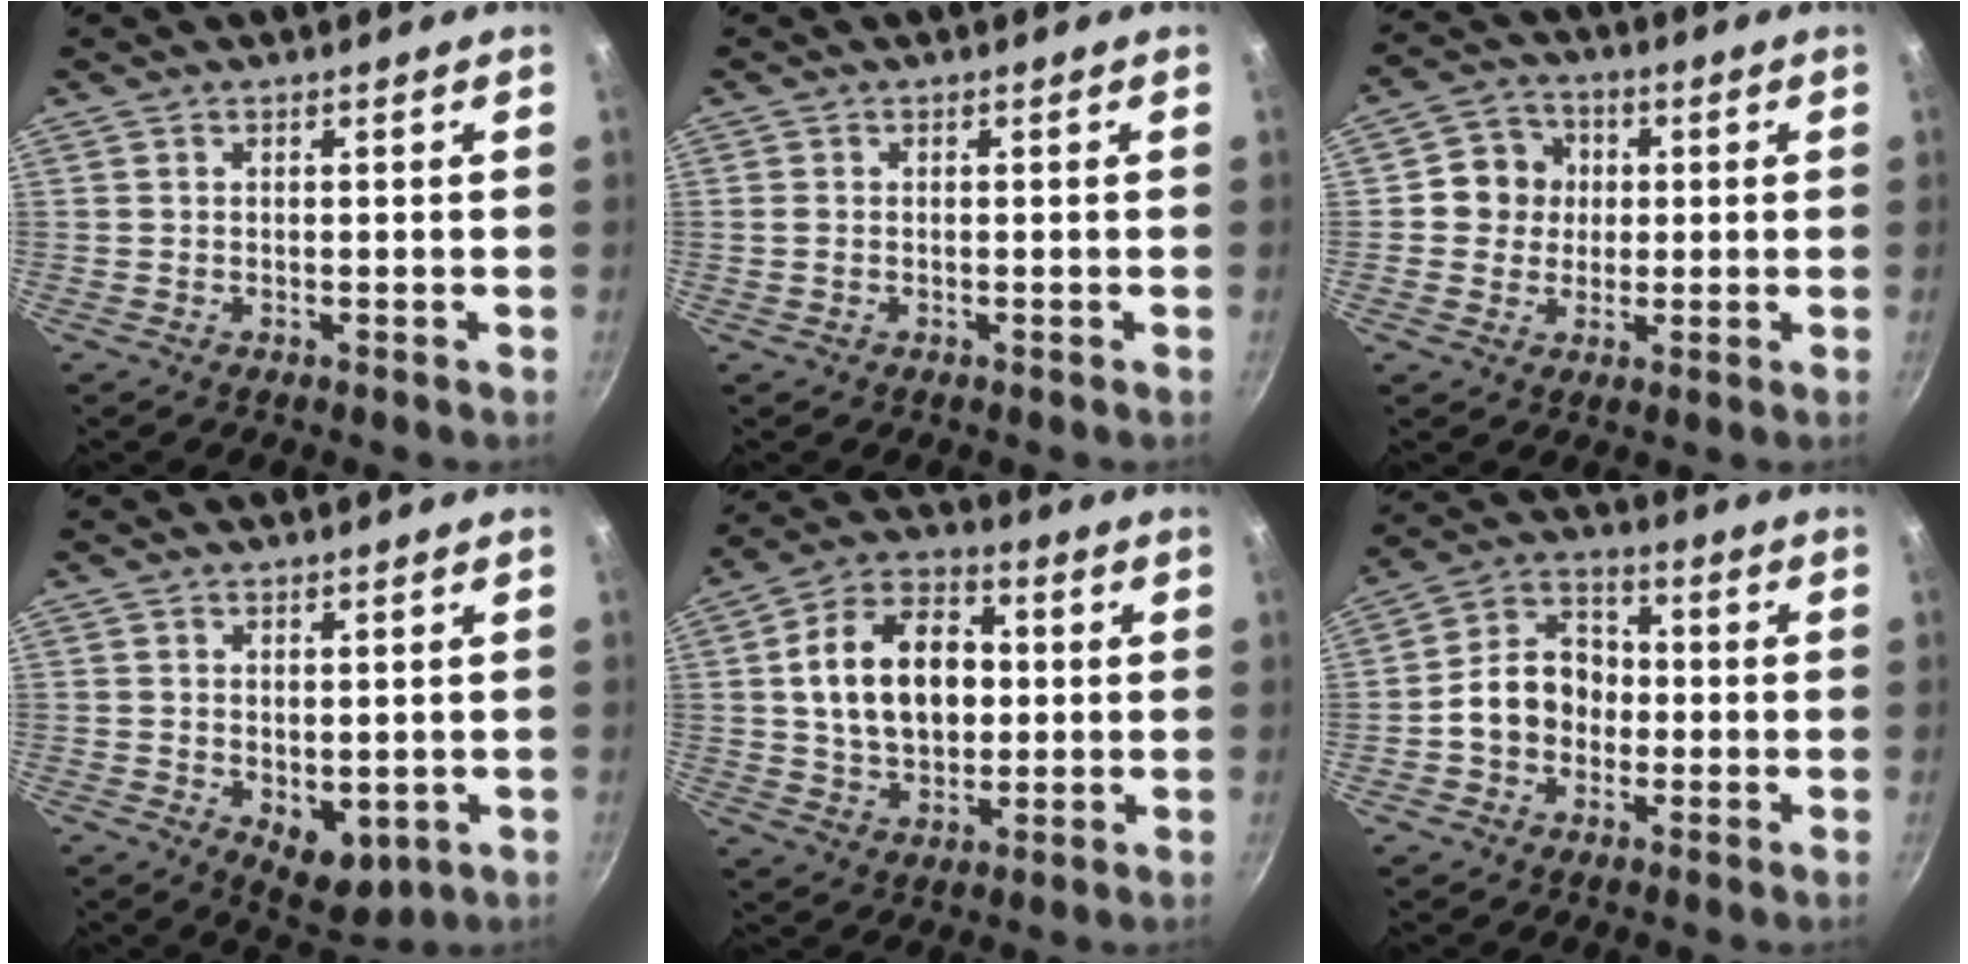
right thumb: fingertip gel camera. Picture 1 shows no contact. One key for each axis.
{"total": 1.0, "fx": -0.2, "fy": 0.8, "fz": 0.6, "tx": -0.011, "ty": 0.002, "tz": -0.004}
{"total": 7.7, "fx": 0.8, "fy": 7.3, "fz": 2.5, "tx": 0.000, "ty": 0.011, "tz": -0.001}
{"total": 6.6, "fx": -0.7, "fy": 4.2, "fz": 5.1, "tx": -0.051, "ty": -0.017, "tz": 0.003}
{"total": 16.7, "fx": 1.6, "fy": 11.5, "fz": 12.0, "tx": -0.169, "ty": 0.019, "tz": 0.020}
{"total": 10.7, "fx": -1.6, "fy": 8.6, "fz": 6.1, "tx": -0.065, "ty": 0.037, "tz": -0.042}